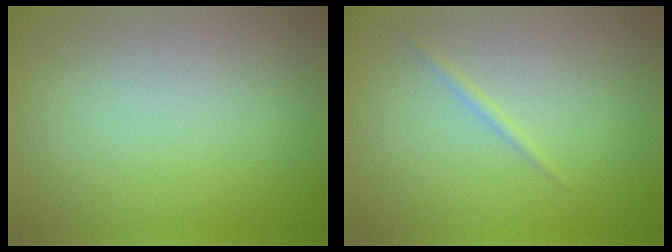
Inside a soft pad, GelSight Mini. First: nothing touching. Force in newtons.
{"total": 0.6, "press": 0.6, "slide": 0.1}